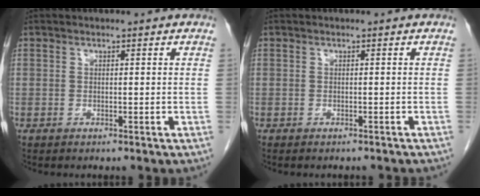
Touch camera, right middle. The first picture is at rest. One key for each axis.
{"total": 3.7, "fx": -3.3, "fy": 1.0, "fz": 1.3, "tx": -0.017, "ty": -0.005, "tz": -0.037}